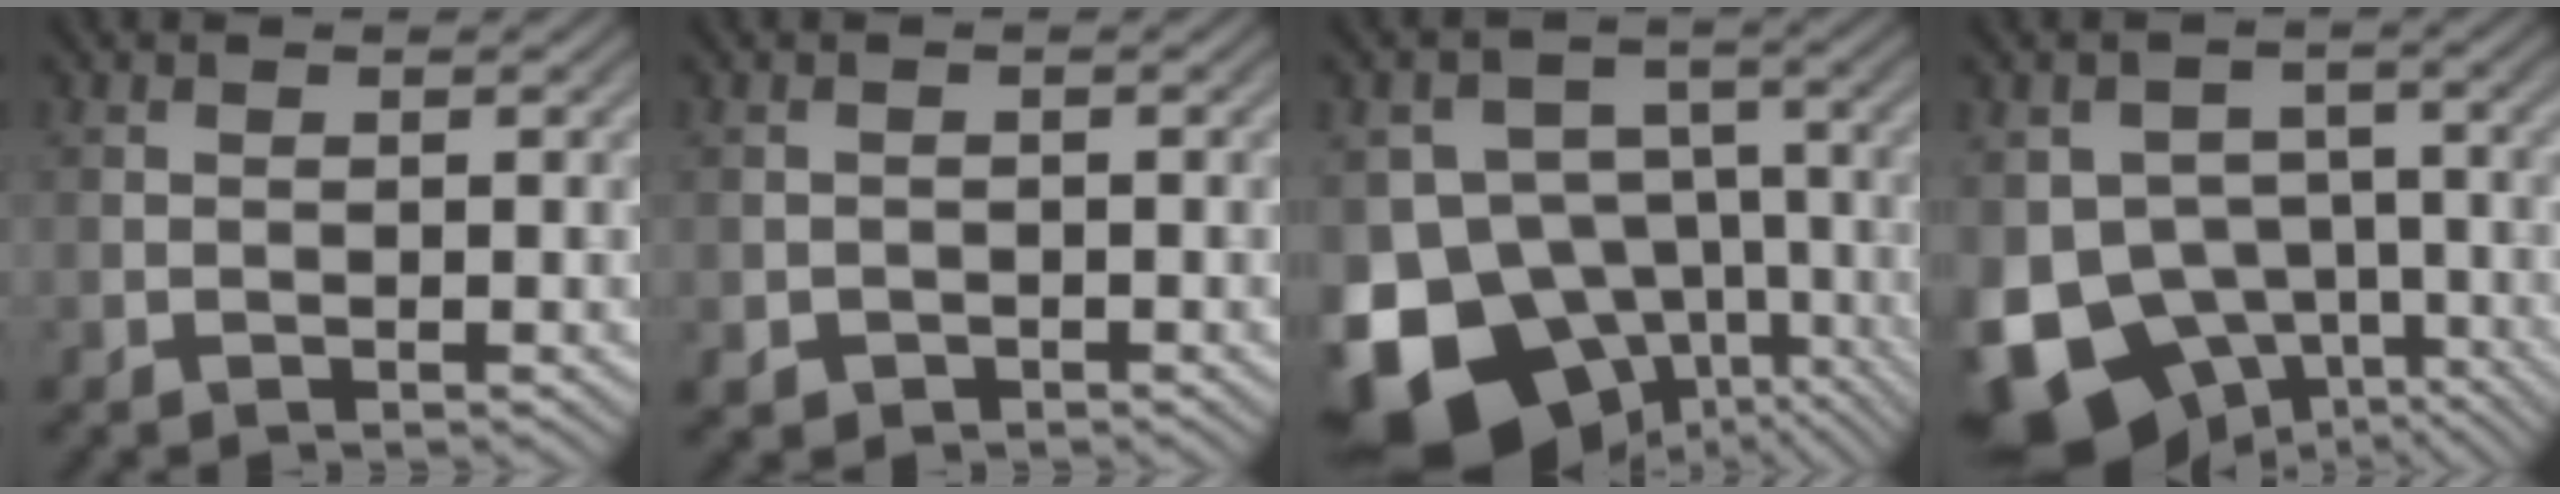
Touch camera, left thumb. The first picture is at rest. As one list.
[{"total": 1.4, "force": [-0.7, 1.2, 0.3], "torque": [-0.002, -0.008, -0.014]}, {"total": 18.1, "force": [-9.6, 12.8, 8.4], "torque": [-0.199, -0.031, -0.139]}, {"total": 13.3, "force": [-6.4, 9.7, 6.3], "torque": [-0.139, -0.021, -0.111]}]